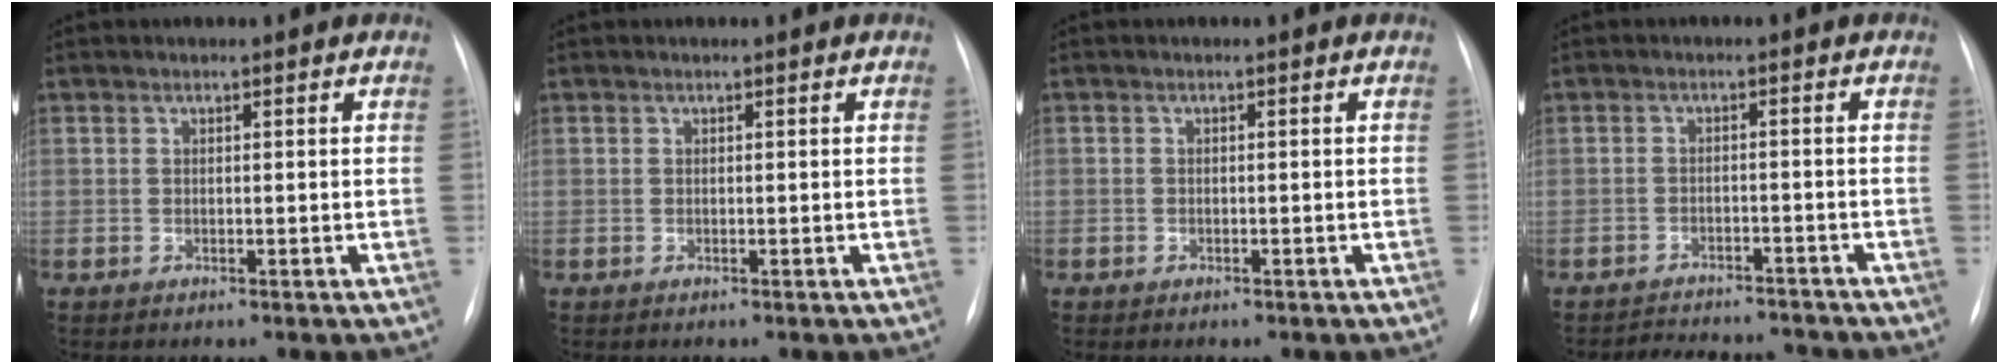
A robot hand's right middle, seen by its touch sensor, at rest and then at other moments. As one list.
[{"total": 0.0}, {"total": 0.7, "force": [-0.4, 0.5, 0.0], "torque": [-0.003, 0.004, -0.007]}, {"total": 8.7, "force": [-8.3, 2.2, 1.5], "torque": [-0.029, 0.006, -0.108]}]